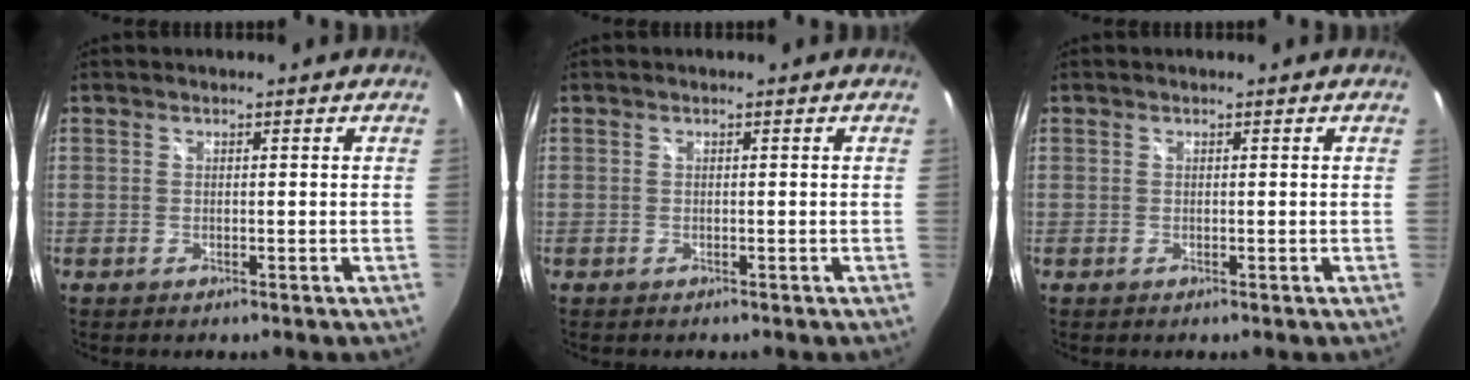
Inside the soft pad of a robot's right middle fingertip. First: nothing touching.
{"total": 0.0}
{"total": 0.0}